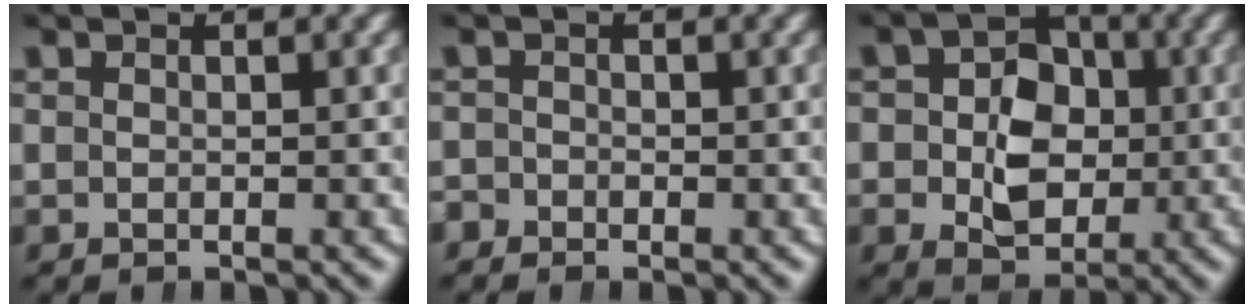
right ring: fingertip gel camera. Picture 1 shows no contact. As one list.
[{"total": 1.3, "force": [-0.8, 0.3, -0.9], "torque": [0.026, -0.001, -0.020]}, {"total": 6.1, "force": [-0.3, 4.9, 3.7], "torque": [-0.032, -0.010, -0.007]}]